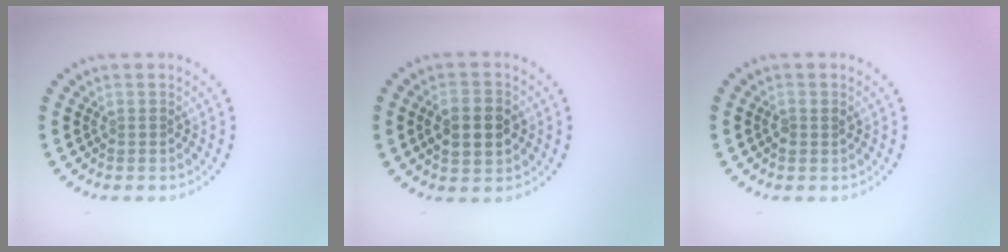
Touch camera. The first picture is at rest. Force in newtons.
{"total": 4.5, "press": 4.5, "slide": 0.2}
{"total": 0.8, "press": 0.7, "slide": 0.2}